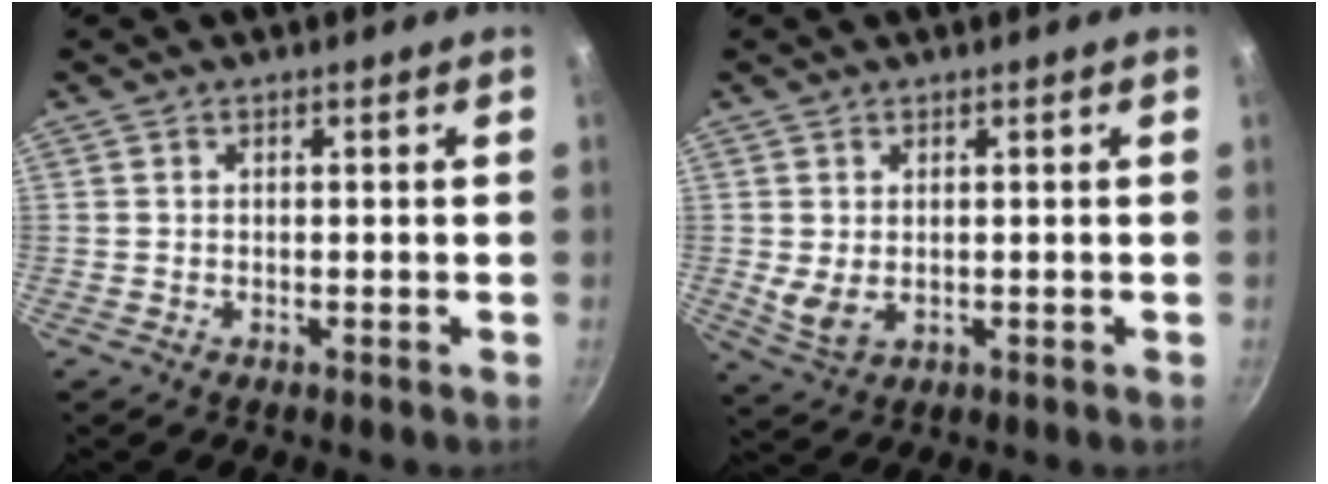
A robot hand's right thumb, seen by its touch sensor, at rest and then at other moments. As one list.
[{"total": 3.8, "force": [0.2, 2.4, 3.0], "torque": [-0.061, -0.006, 0.014]}]